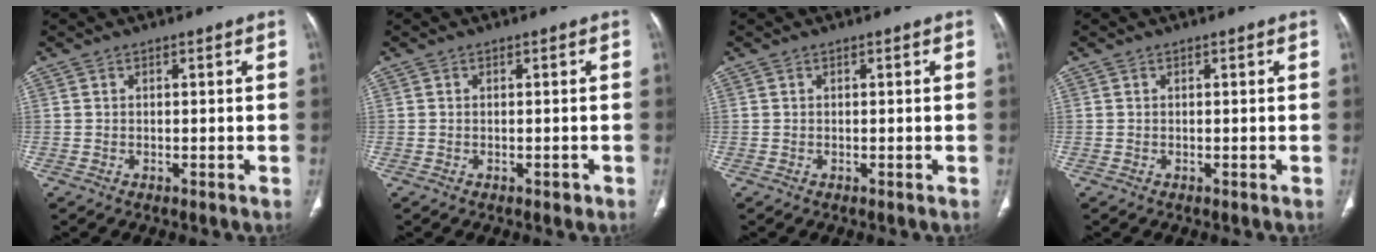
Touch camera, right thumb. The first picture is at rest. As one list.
[{"total": 0.7, "force": [-0.4, 0.4, 0.4], "torque": [-0.004, 0.000, -0.003]}, {"total": 0.0}, {"total": 0.0}]